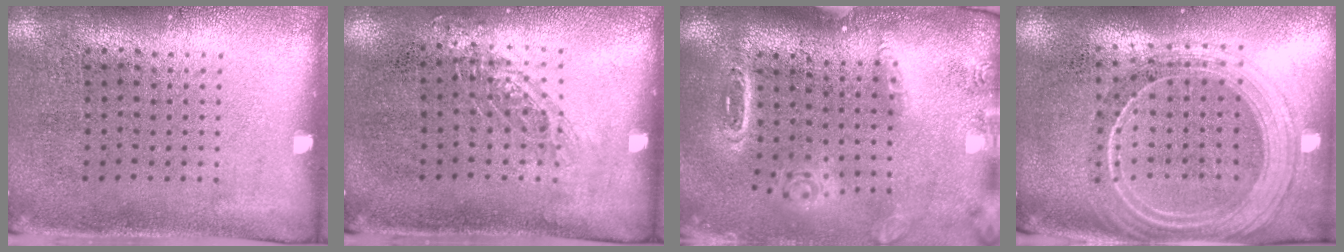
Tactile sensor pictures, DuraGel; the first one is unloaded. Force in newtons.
{"total": 0.8, "press": 0.8, "slide": 0.2}
{"total": 1.6, "press": 1.6, "slide": 0.5}
{"total": 2.2, "press": 2.0, "slide": 1.1}